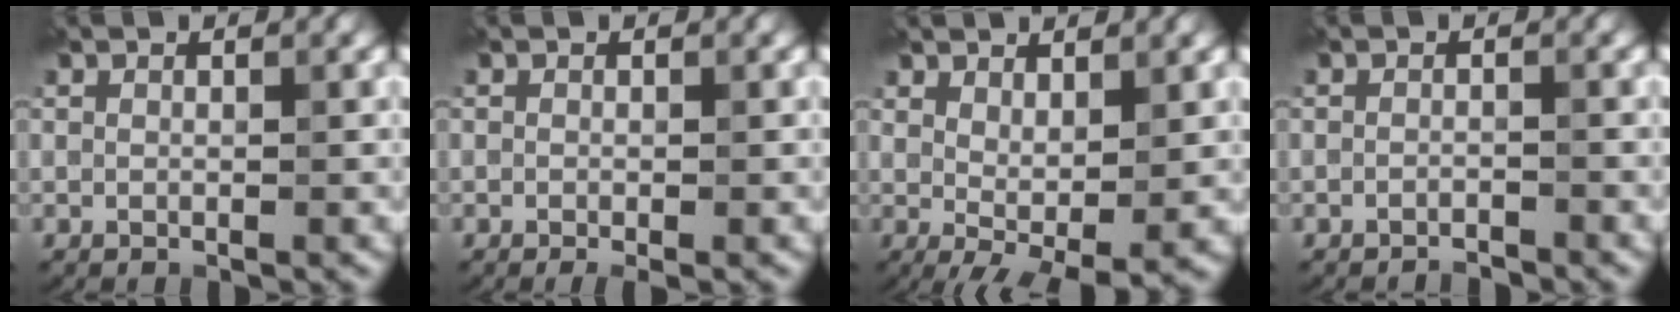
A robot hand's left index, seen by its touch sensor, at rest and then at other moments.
{"total": 1.2, "force": [-0.5, 0.3, 1.0], "torque": [-0.017, -0.007, -0.007]}
{"total": 3.5, "force": [1.0, 1.1, 3.2], "torque": [-0.055, -0.013, 0.025]}
{"total": 1.2, "force": [-1.1, 0.1, 0.3], "torque": [-0.001, 0.000, -0.022]}